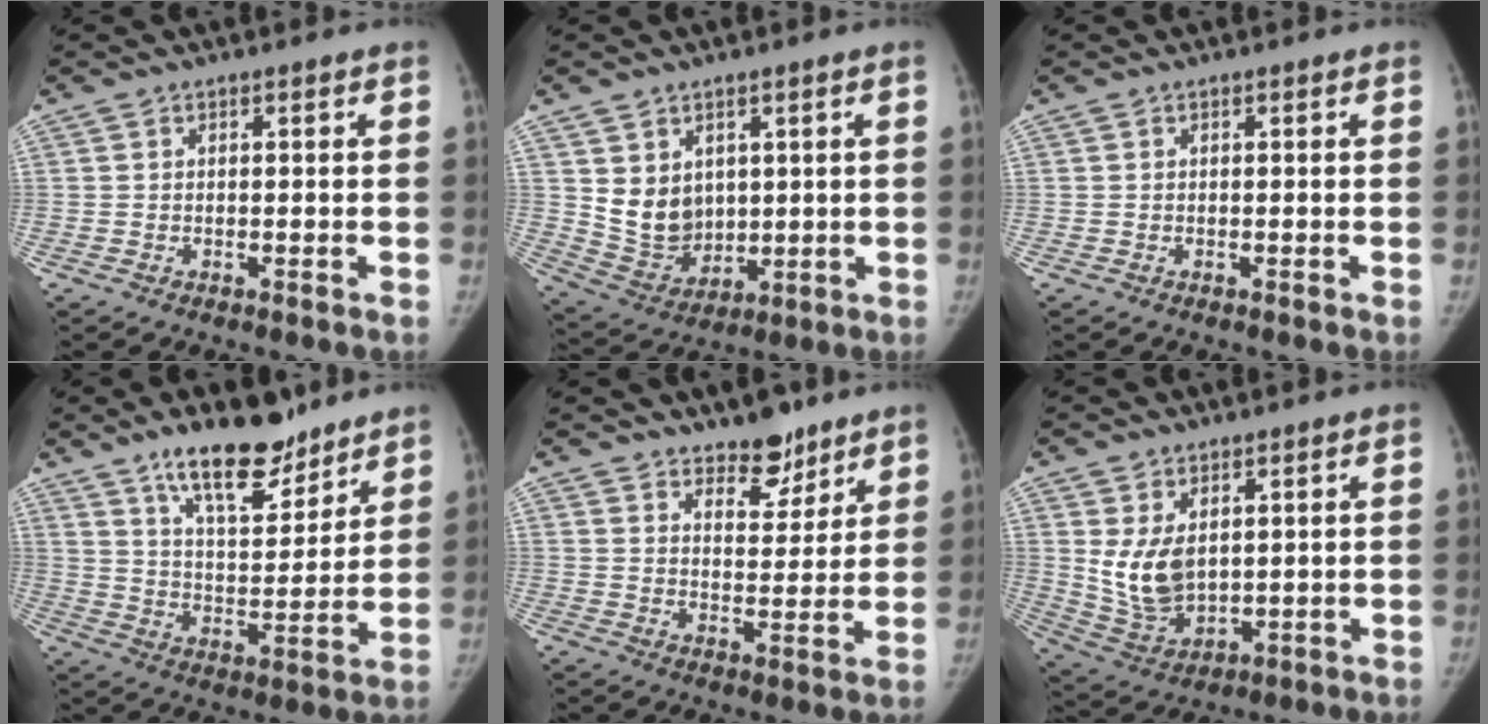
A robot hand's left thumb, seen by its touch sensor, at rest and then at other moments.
{"total": 9.0, "force": [2.5, 7.3, 4.6], "torque": [-0.051, -0.028, 0.069]}
{"total": 0.0}
{"total": 15.0, "force": [11.1, 5.5, 8.5], "torque": [-0.101, -0.075, 0.189]}
{"total": 7.8, "force": [6.1, 3.6, 3.2], "torque": [-0.015, -0.046, 0.097]}
{"total": 8.9, "force": [2.4, 5.7, 6.4], "torque": [-0.109, -0.023, 0.068]}